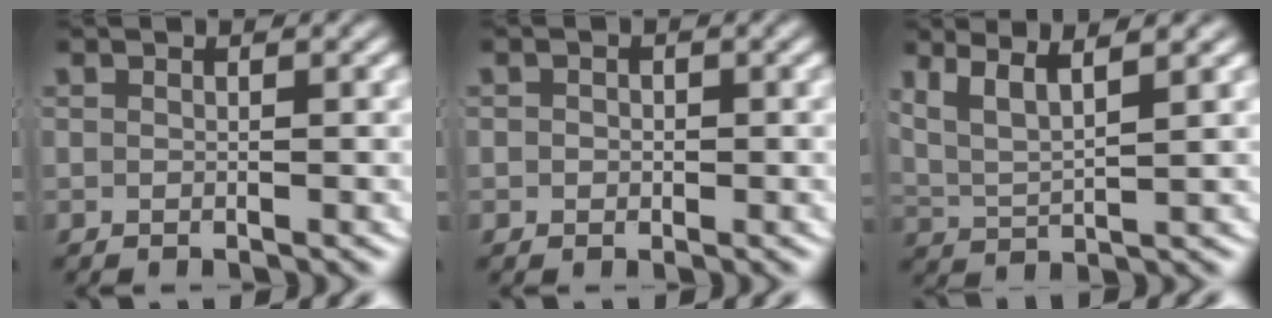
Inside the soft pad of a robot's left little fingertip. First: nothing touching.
{"total": 0.8, "force": [-0.3, 0.7, 0.2], "torque": [-0.006, -0.008, -0.003]}
{"total": 6.2, "force": [3.0, 3.9, 3.7], "torque": [-0.082, 0.001, 0.044]}